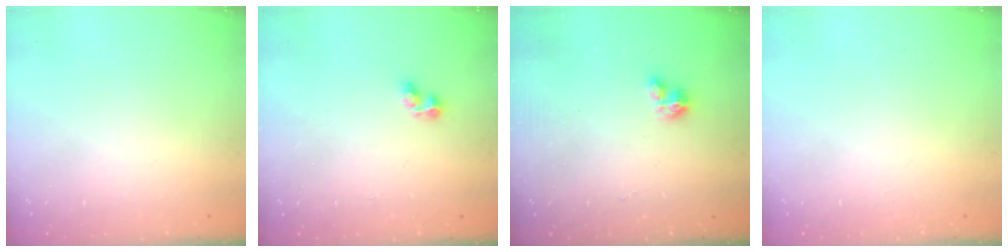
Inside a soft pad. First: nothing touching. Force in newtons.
{"total": 2.8, "press": 2.7, "slide": 0.5}
{"total": 2.9, "press": 2.9, "slide": 0.2}
{"total": 0.0}